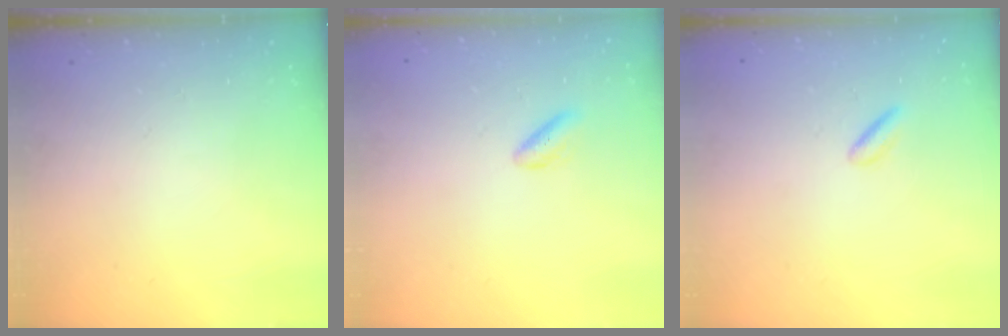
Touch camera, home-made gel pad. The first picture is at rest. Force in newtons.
{"total": 3.0, "press": 2.7, "slide": 1.4}
{"total": 2.2, "press": 2.1, "slide": 0.8}